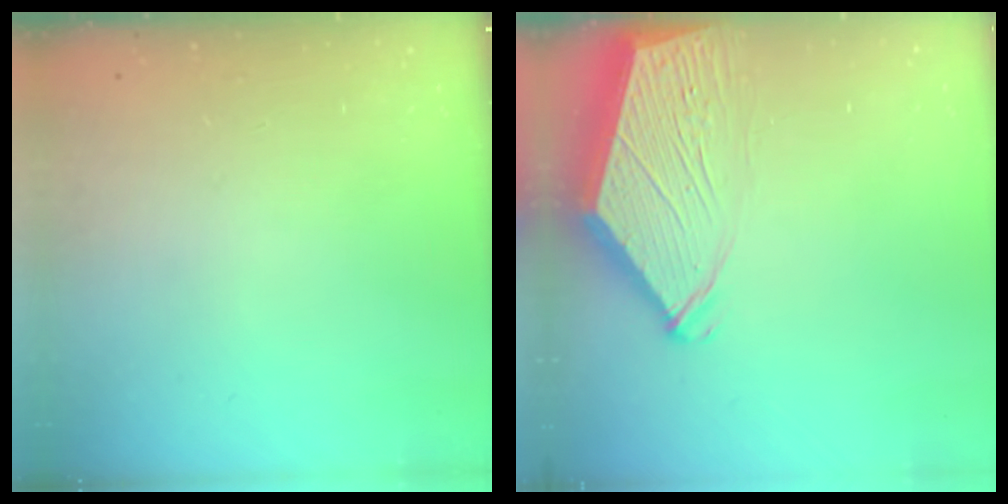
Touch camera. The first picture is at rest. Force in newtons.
{"total": 7.6, "press": 7.6, "slide": 0.8}